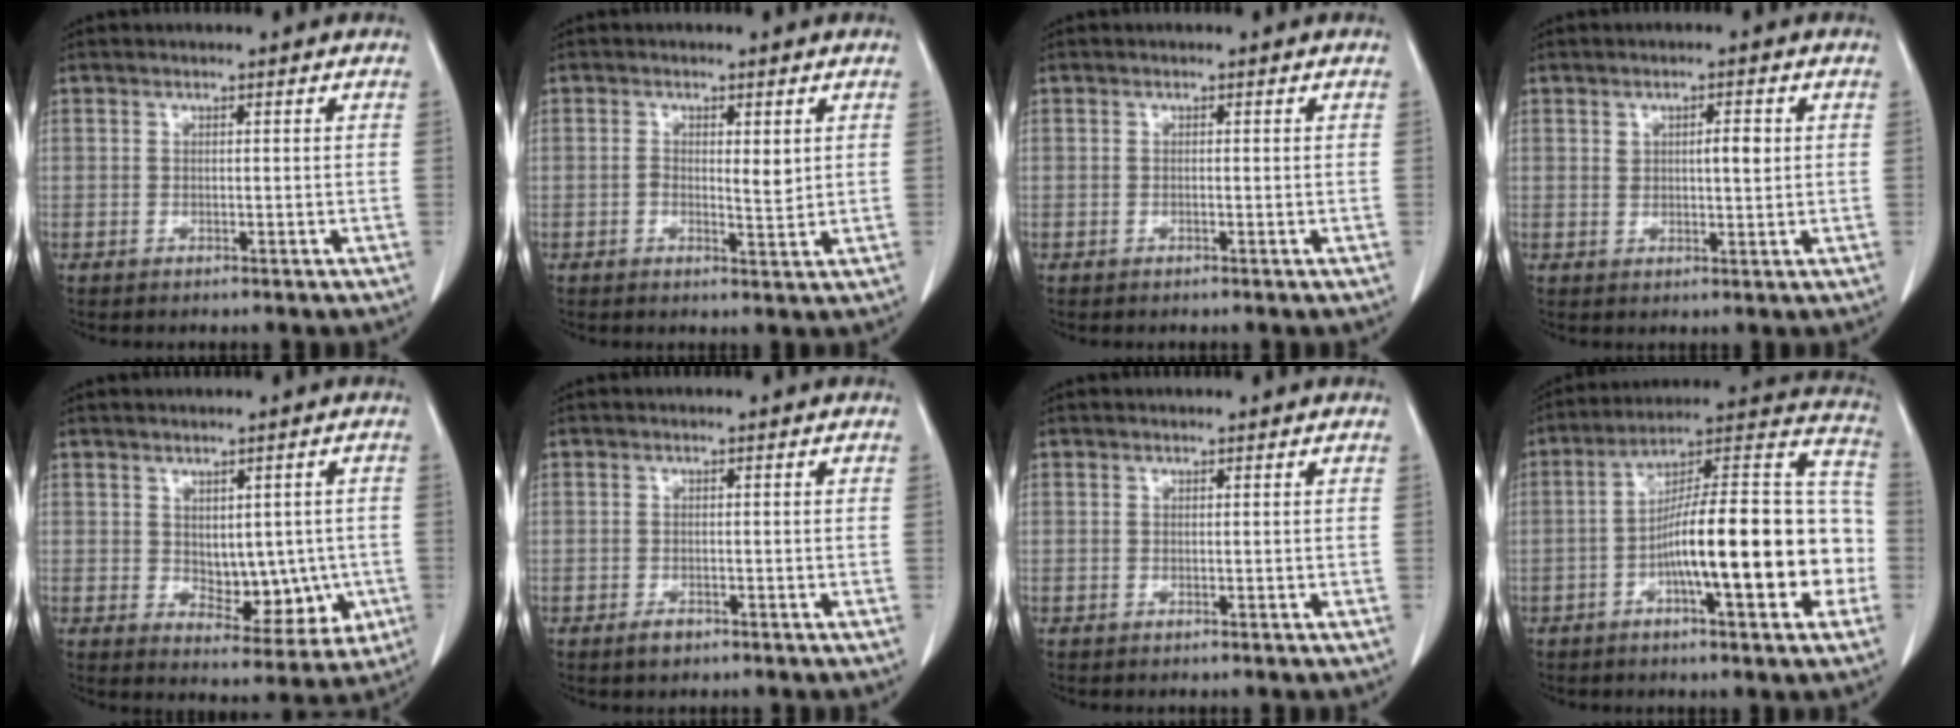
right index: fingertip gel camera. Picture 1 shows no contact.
{"total": 3.2, "force": [0.6, 1.2, 2.9], "torque": [-0.044, -0.005, 0.009]}
{"total": 0.0}
{"total": 3.5, "force": [1.0, 1.2, 3.2], "torque": [-0.048, 0.001, 0.016]}
{"total": 8.3, "force": [-0.6, 5.0, 6.6], "torque": [-0.070, 0.001, 0.011]}
{"total": 1.8, "force": [-1.2, 1.0, 0.9], "torque": [-0.017, 0.001, -0.015]}
{"total": 0.0}
{"total": 20.5, "force": [-4.9, 4.0, 19.5], "torque": [-0.258, 0.036, -0.072]}